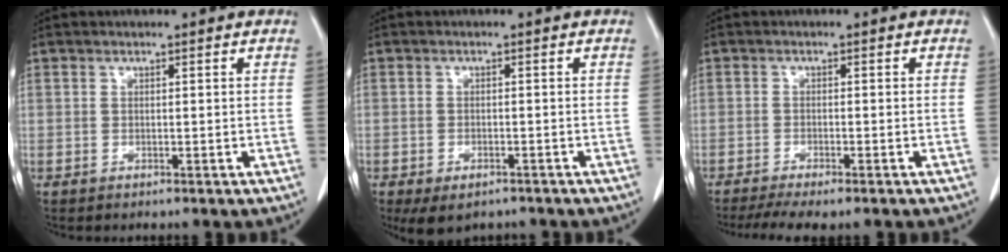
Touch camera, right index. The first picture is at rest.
{"total": 4.9, "force": [-3.5, 2.6, 2.4], "torque": [-0.040, -0.007, -0.045]}
{"total": 6.6, "force": [-5.3, 1.1, 3.8], "torque": [-0.063, -0.013, -0.082]}